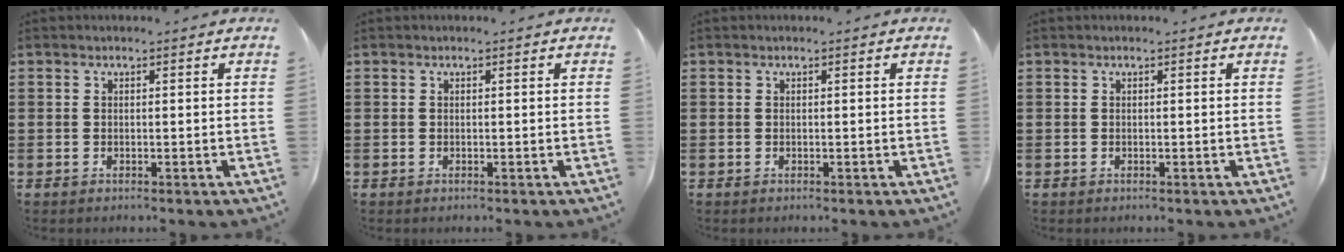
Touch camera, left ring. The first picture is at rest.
{"total": 0.0}
{"total": 0.0}
{"total": 0.0}